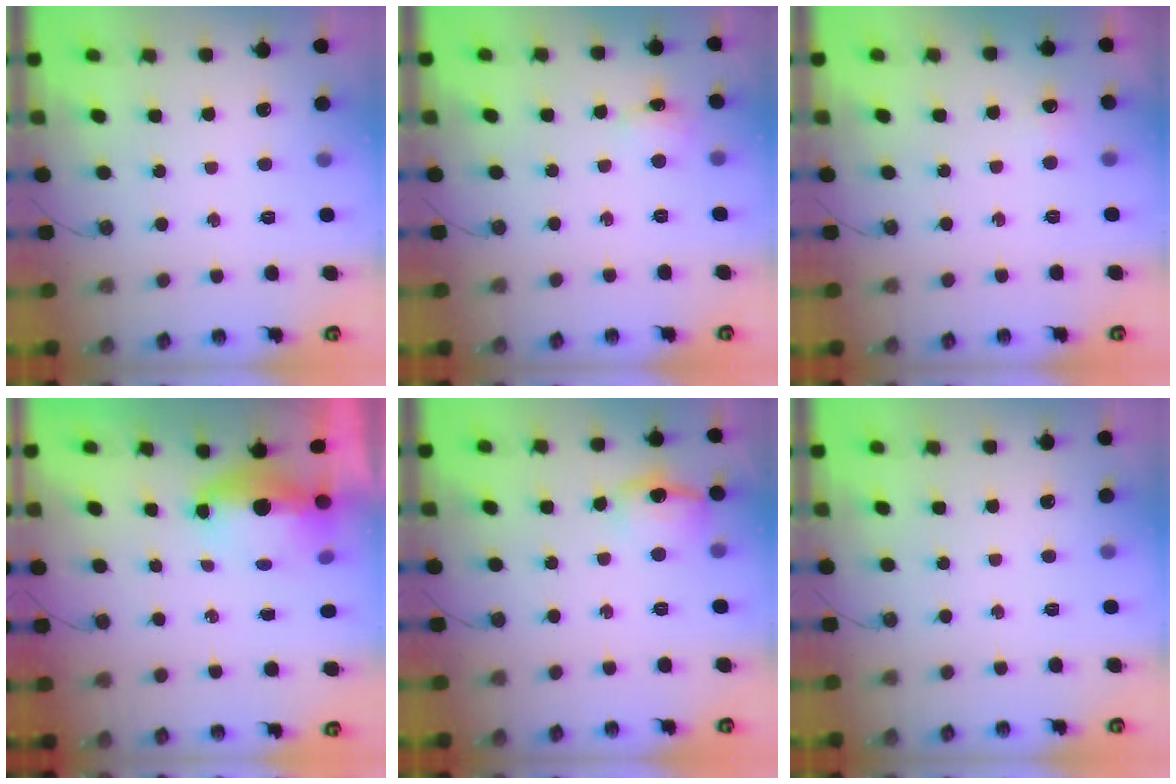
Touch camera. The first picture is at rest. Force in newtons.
{"total": 2.9, "press": 2.9, "slide": 0.5}
{"total": 4.4, "press": 4.4, "slide": 0.6}
{"total": 13.3, "press": 8.1, "slide": 10.5}
{"total": 11.7, "press": 11.7, "slide": 0.8}
{"total": 0.0}